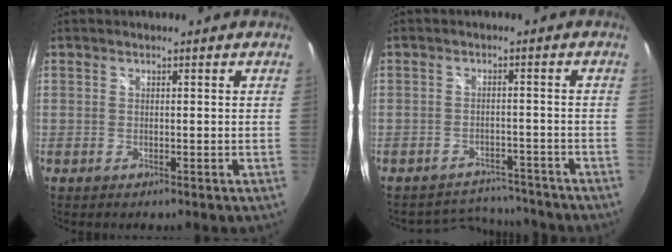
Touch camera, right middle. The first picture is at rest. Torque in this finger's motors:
{"motor_torque": [-0.77, -0.44, -0.08, -0.07]}